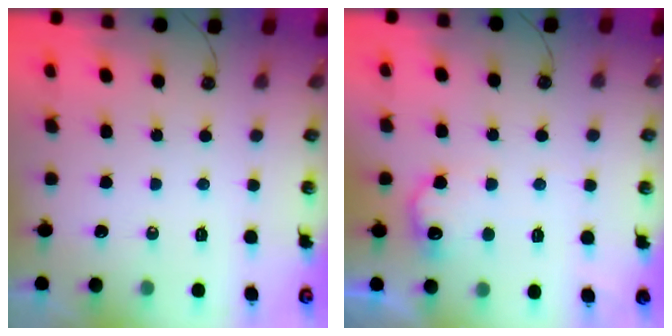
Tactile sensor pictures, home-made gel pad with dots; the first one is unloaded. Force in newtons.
{"total": 10.9, "press": 10.9, "slide": 0.5}